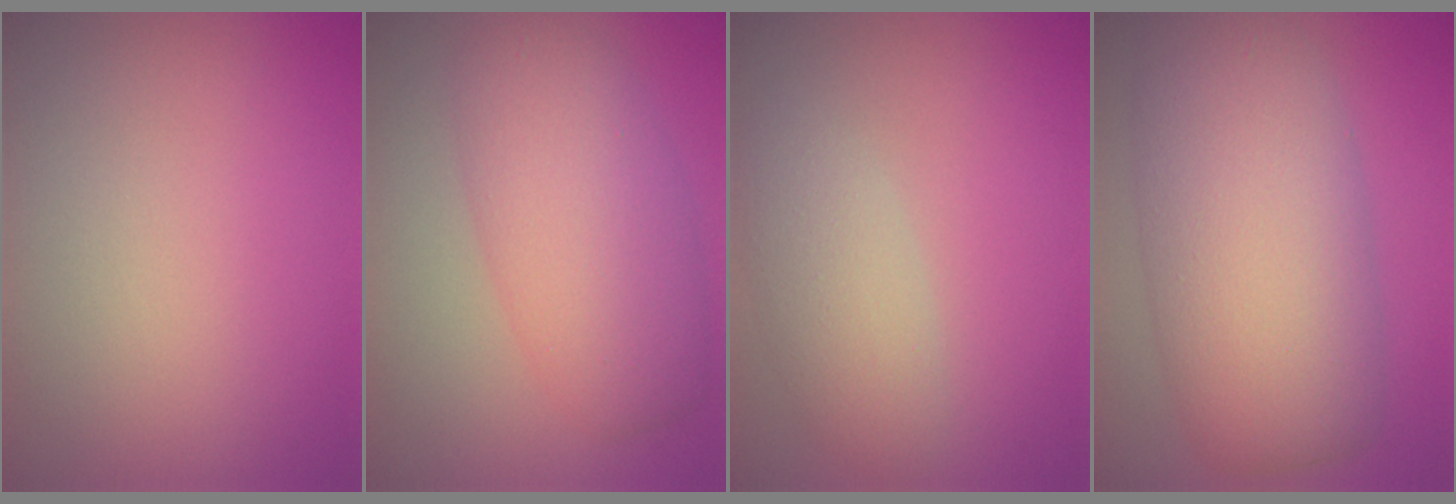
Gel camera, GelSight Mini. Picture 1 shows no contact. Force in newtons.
{"total": 6.6, "press": 6.6, "slide": 0.1}
{"total": 3.2, "press": 3.1, "slide": 0.3}
{"total": 10.6, "press": 10.6, "slide": 0.3}